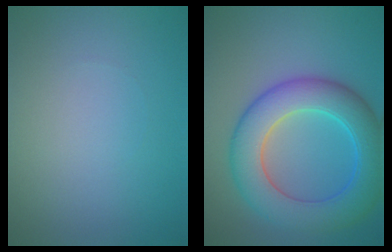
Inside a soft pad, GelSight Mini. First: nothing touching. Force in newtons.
{"total": 8.3, "press": 8.3, "slide": 0.0}